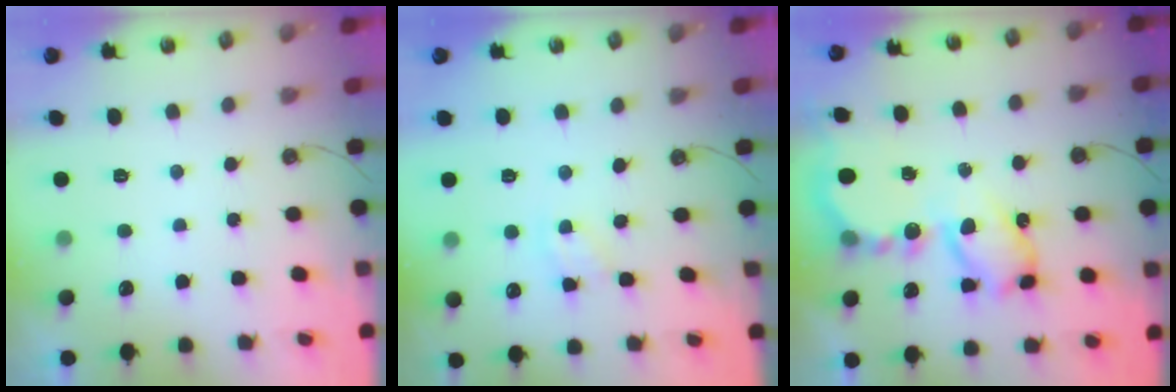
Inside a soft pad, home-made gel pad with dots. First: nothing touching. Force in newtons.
{"total": 2.7, "press": 2.7, "slide": 0.3}
{"total": 13.0, "press": 13.0, "slide": 0.9}